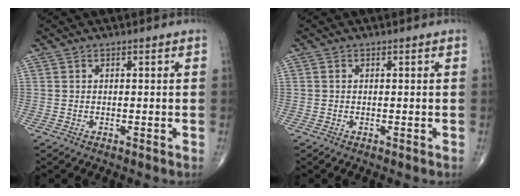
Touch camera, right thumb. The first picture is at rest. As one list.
[{"total": 0.0}]